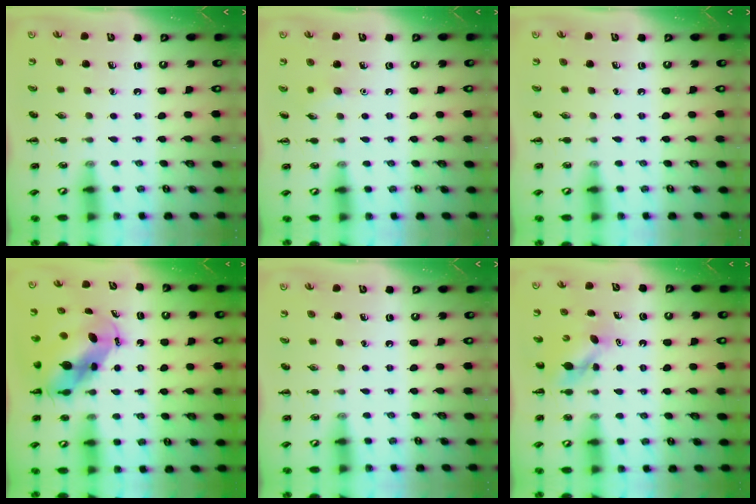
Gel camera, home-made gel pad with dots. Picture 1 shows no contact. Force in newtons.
{"total": 4.7, "press": 4.6, "slide": 1.0}
{"total": 0.0}
{"total": 6.8, "press": 6.6, "slide": 1.4}
{"total": 0.0}
{"total": 5.0, "press": 4.9, "slide": 0.5}